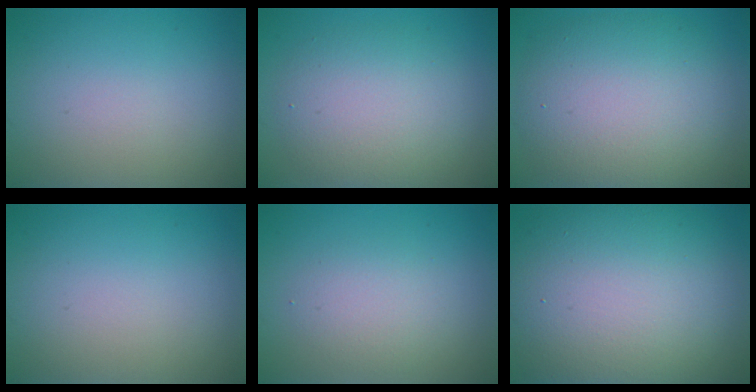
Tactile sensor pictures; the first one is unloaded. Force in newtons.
{"total": 5.3, "press": 5.3, "slide": 0.3}
{"total": 9.7, "press": 9.7, "slide": 0.4}
{"total": 0.0}
{"total": 2.4, "press": 2.4, "slide": 0.0}
{"total": 17.4, "press": 17.4, "slide": 0.9}